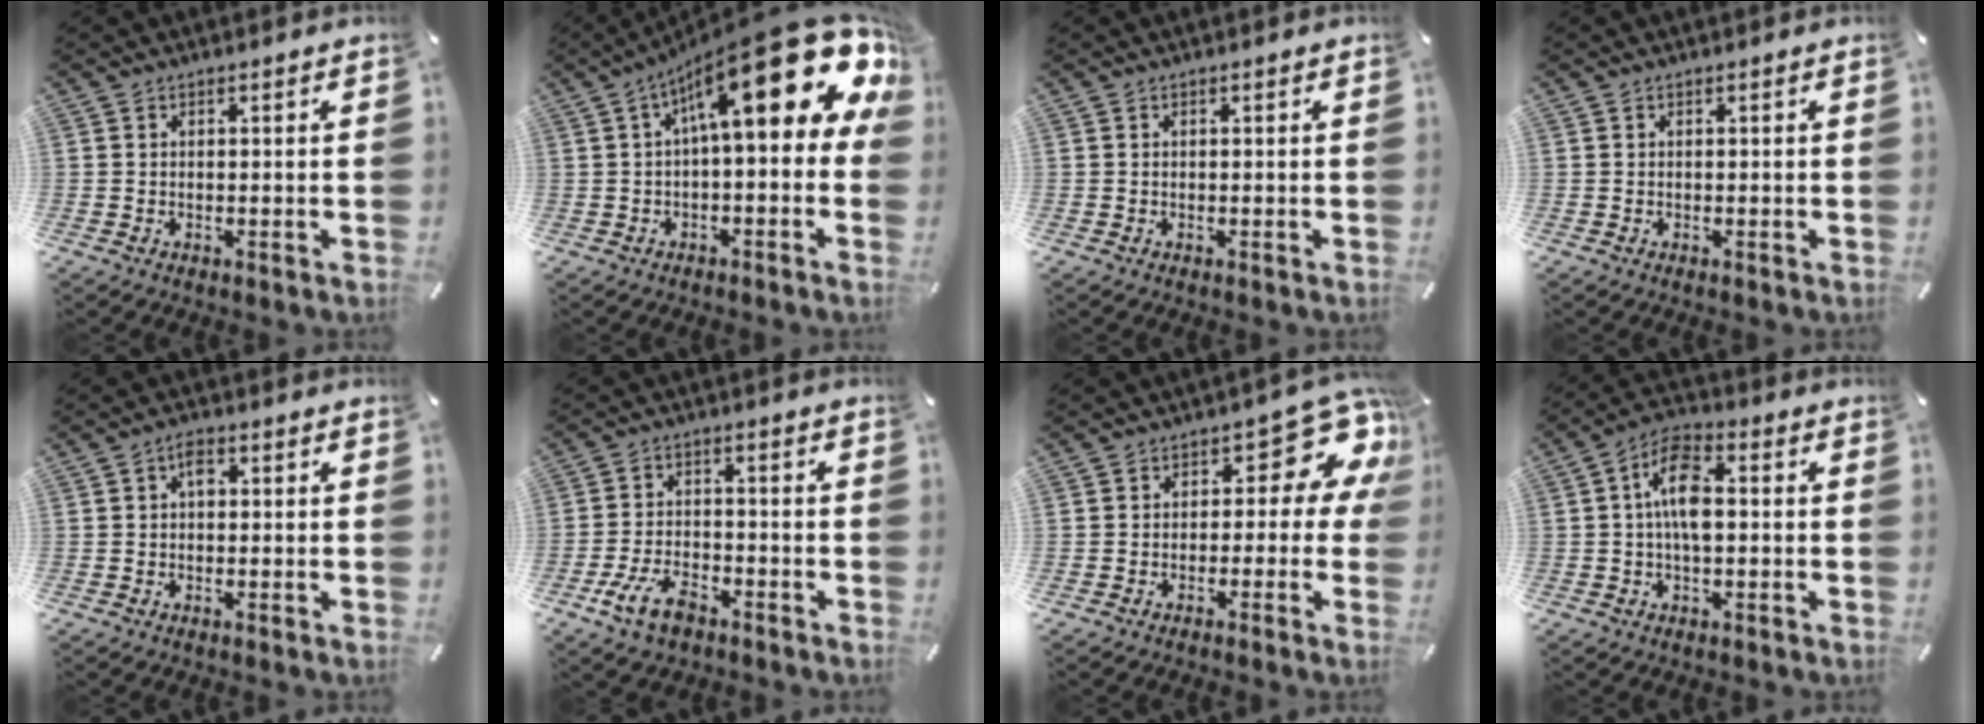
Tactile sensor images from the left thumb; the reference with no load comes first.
{"total": 23.2, "force": [9.2, 6.9, 20.1], "torque": [-0.293, -0.076, 0.153]}
{"total": 0.0}
{"total": 0.0}
{"total": 2.6, "force": [0.2, 1.6, 2.1], "torque": [-0.042, 0.009, 0.002]}
{"total": 8.7, "force": [-5.0, 4.7, 5.4], "torque": [-0.126, 0.015, -0.095]}
{"total": 11.2, "force": [4.3, 6.1, 8.3], "torque": [-0.102, -0.032, 0.073]}
{"total": 9.4, "force": [-0.1, 4.7, 8.2], "torque": [-0.149, 0.013, -0.002]}